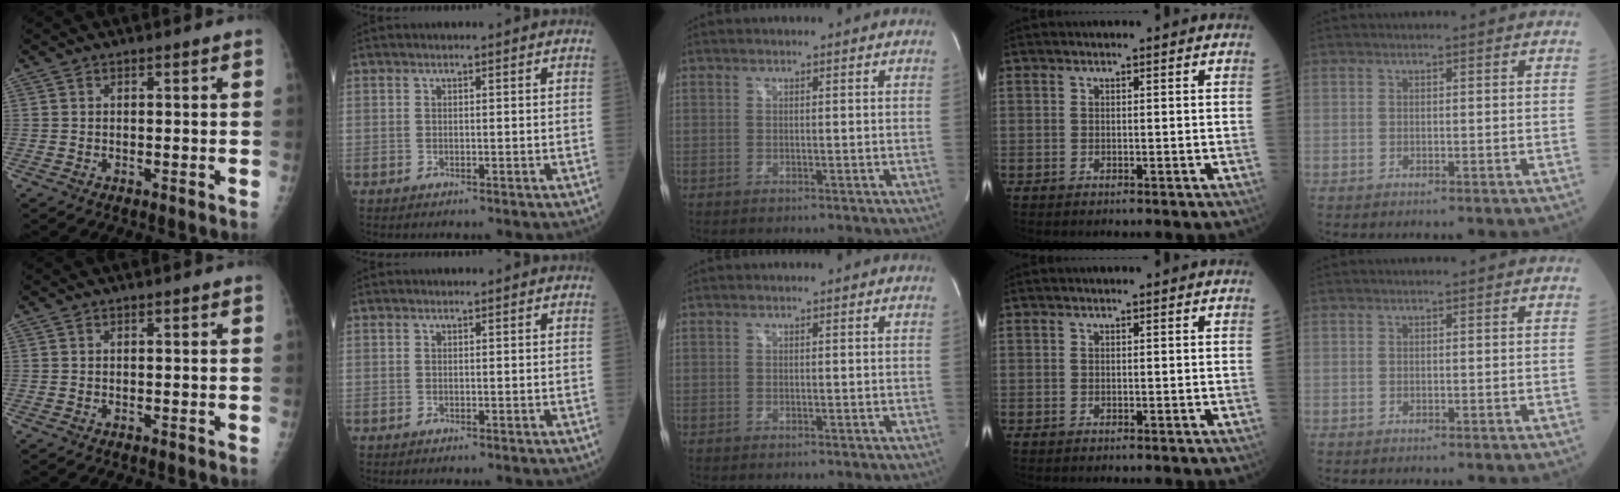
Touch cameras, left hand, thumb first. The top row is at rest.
{}